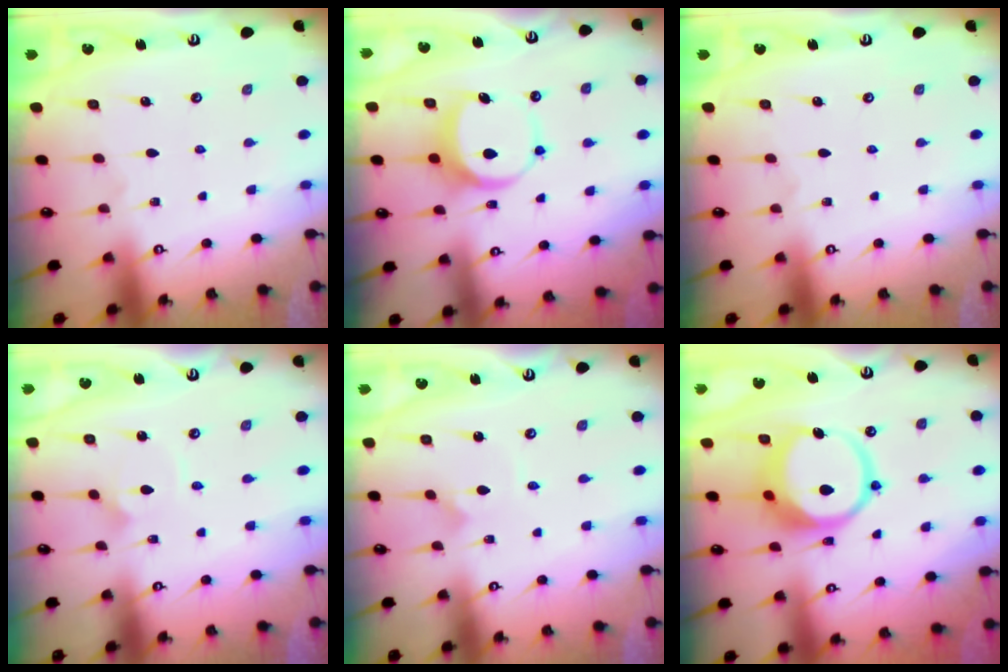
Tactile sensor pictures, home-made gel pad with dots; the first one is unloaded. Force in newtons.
{"total": 7.7, "press": 7.7, "slide": 0.8}
{"total": 0.0}
{"total": 2.5, "press": 2.5, "slide": 0.1}
{"total": 1.9, "press": 1.9, "slide": 0.2}
{"total": 12.7, "press": 12.6, "slide": 1.6}